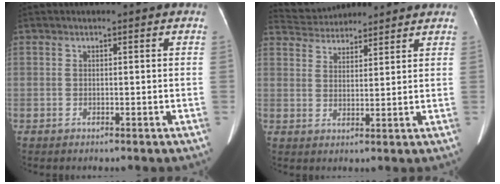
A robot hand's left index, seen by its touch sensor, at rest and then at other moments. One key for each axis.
{"total": 8.3, "fx": 7.9, "fy": 1.9, "fz": 1.4, "tx": -0.027, "ty": 0.036, "tz": 0.129}